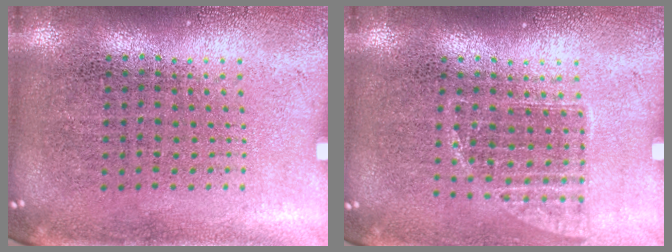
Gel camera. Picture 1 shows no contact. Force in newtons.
{"total": 0.9, "press": 0.8, "slide": 0.3}